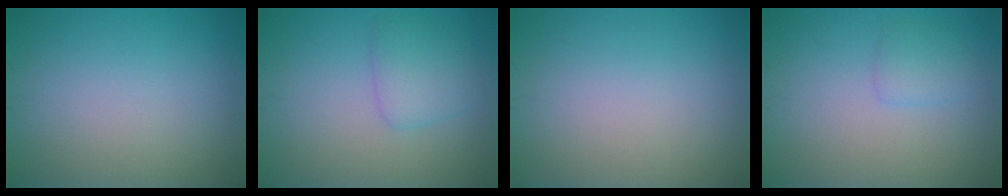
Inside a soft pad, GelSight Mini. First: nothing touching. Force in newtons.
{"total": 2.5, "press": 2.5, "slide": 0.1}
{"total": 0.0}
{"total": 1.4, "press": 1.4, "slide": 0.1}